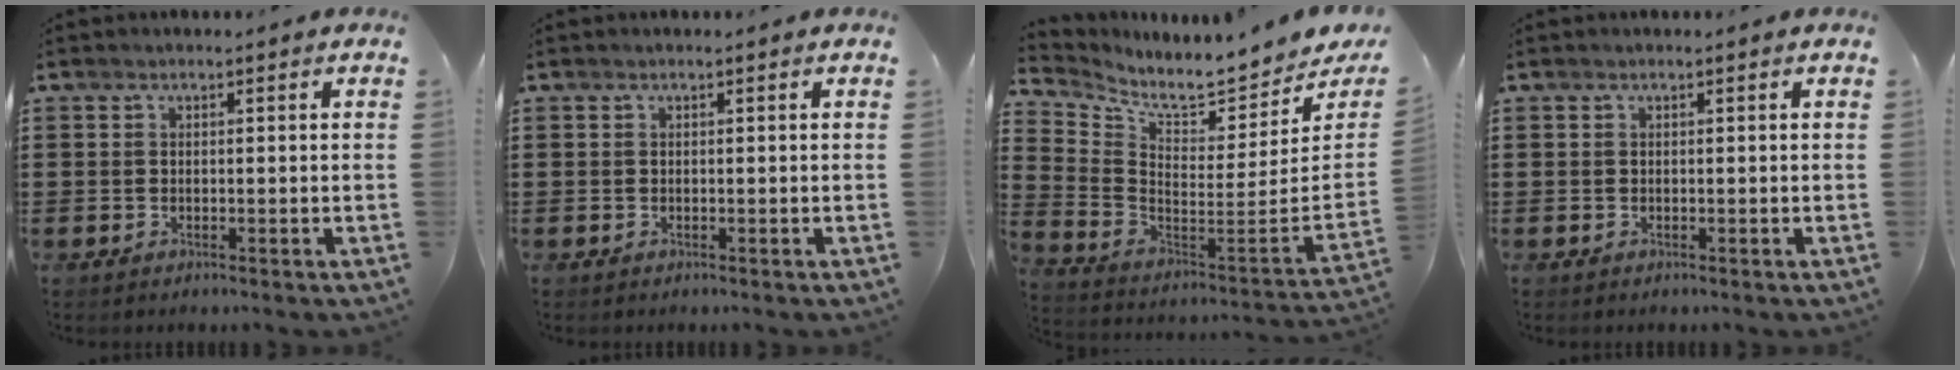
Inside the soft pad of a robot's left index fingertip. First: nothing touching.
{"total": 0.0}
{"total": 6.3, "force": [6.0, -0.1, 2.1], "torque": [-0.069, -0.075, 0.097]}
{"total": 0.0}